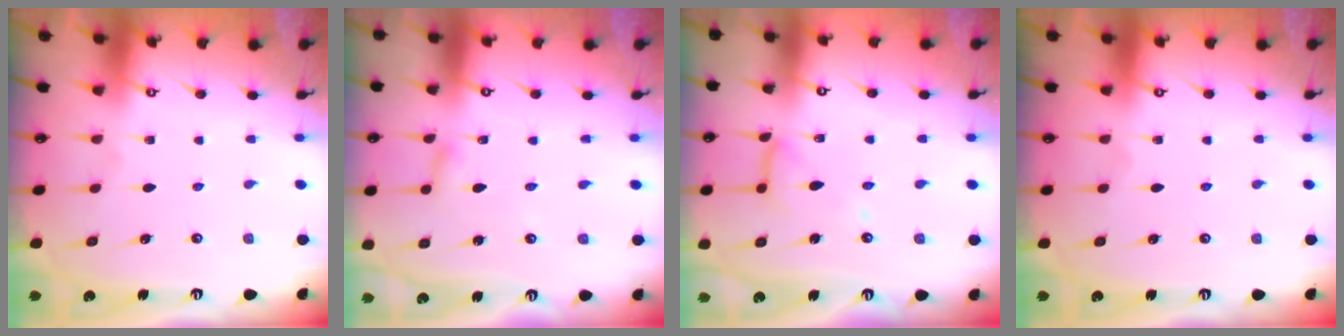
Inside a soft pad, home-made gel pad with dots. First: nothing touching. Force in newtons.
{"total": 2.4, "press": 2.4, "slide": 0.2}
{"total": 10.7, "press": 10.6, "slide": 0.9}
{"total": 0.0}